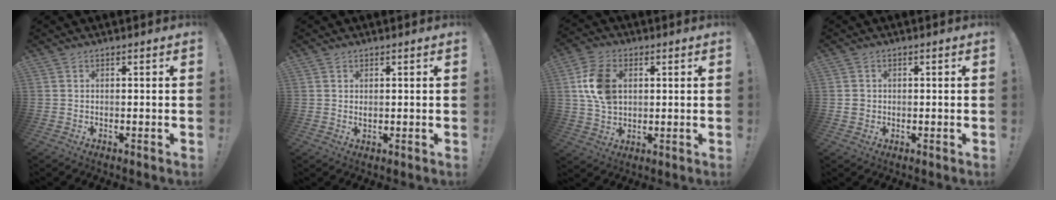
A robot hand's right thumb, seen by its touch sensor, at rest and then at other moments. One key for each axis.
{"total": 0.9, "fx": 0.6, "fy": 0.6, "fz": 0.4, "tx": 0.000, "ty": -0.002, "tz": 0.009}
{"total": 12.5, "fx": 2.4, "fy": 8.9, "fz": 8.5, "tx": -0.154, "ty": 0.005, "tz": 0.045}
{"total": 2.4, "fx": 0.4, "fy": 2.2, "fz": 0.7, "tx": 0.003, "ty": -0.004, "tz": 0.006}